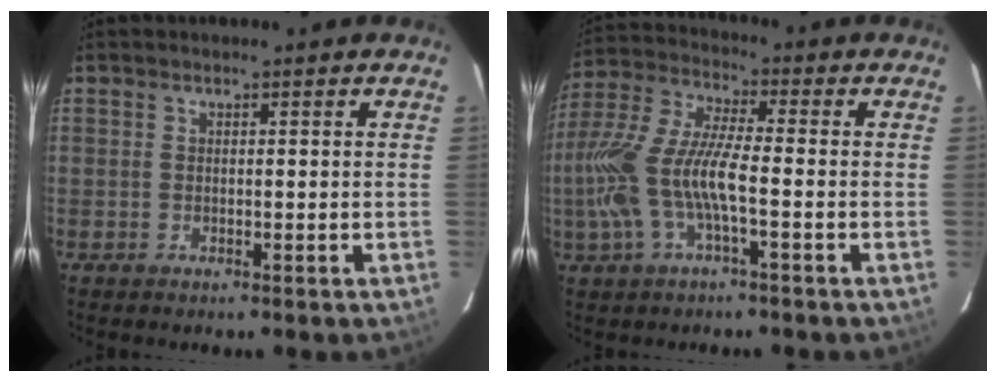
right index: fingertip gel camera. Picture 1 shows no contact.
{"total": 14.3, "force": [-3.8, 3.6, 13.4], "torque": [-0.283, -0.003, -0.073]}